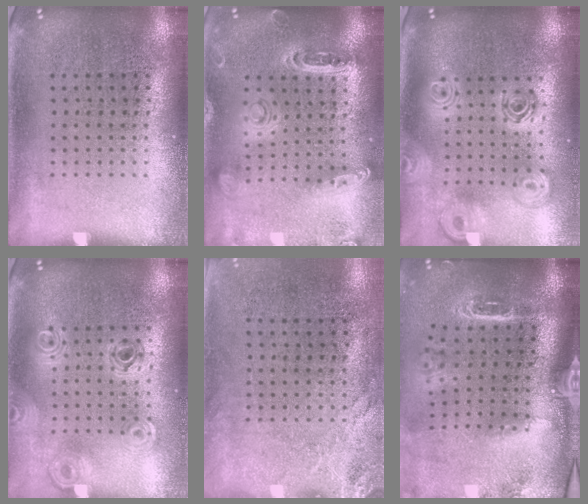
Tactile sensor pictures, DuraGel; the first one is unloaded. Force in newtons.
{"total": 1.2, "press": 1.2, "slide": 0.2}
{"total": 2.3, "press": 1.8, "slide": 1.4}
{"total": 0.8, "press": 0.8, "slide": 0.2}
{"total": 2.6, "press": 2.0, "slide": 1.6}
{"total": 2.5, "press": 2.0, "slide": 1.6}